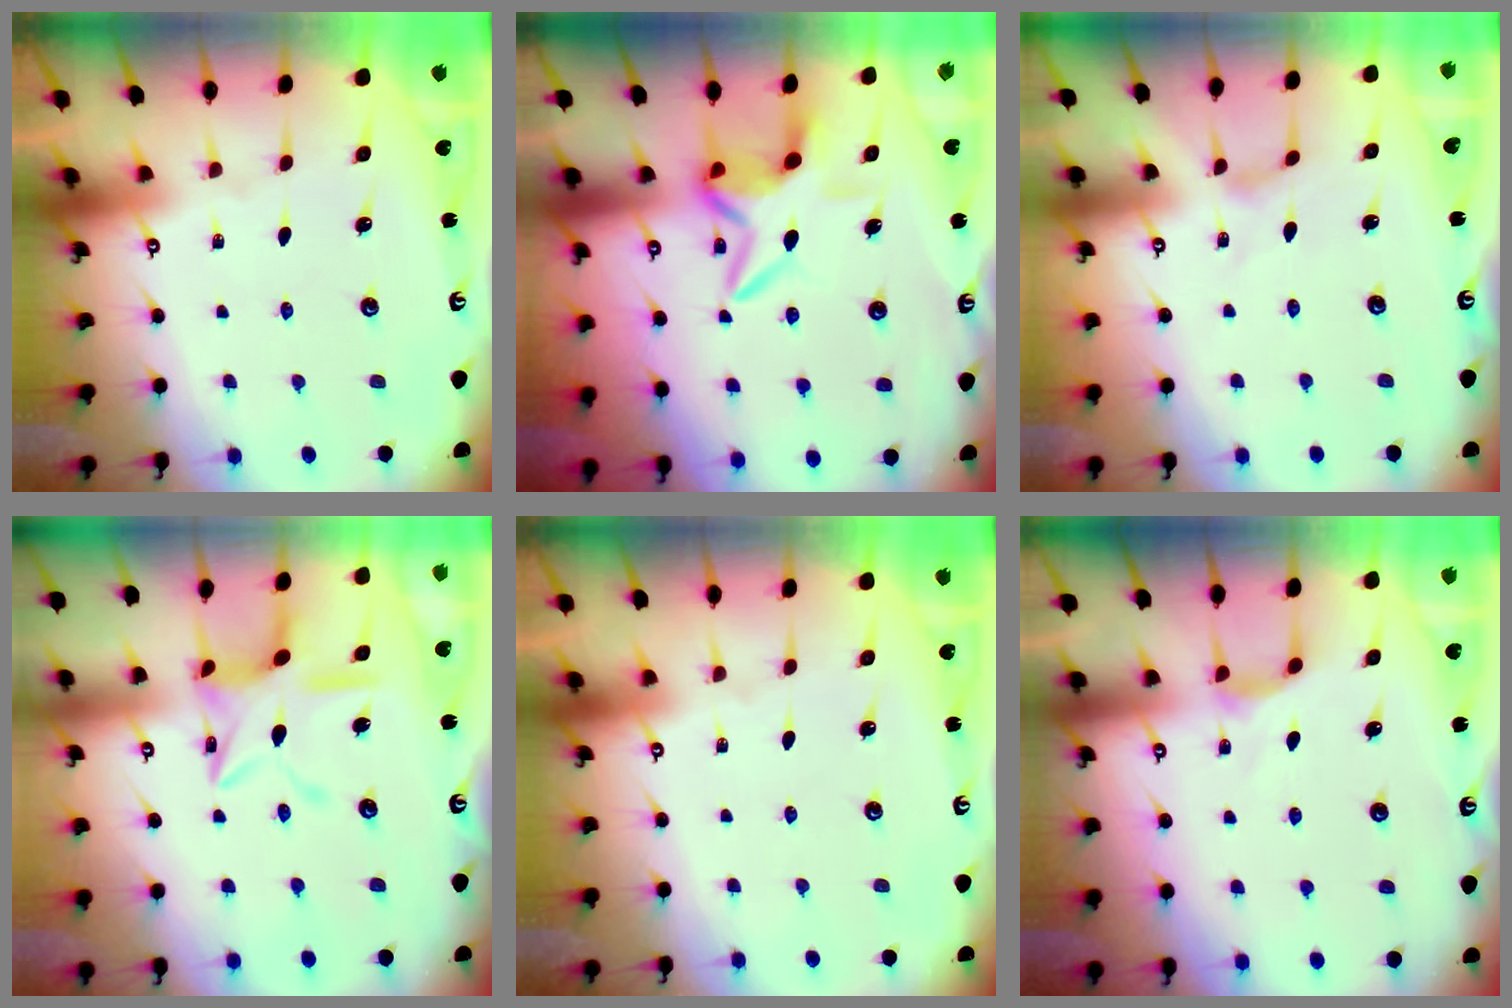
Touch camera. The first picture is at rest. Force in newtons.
{"total": 7.3, "press": 7.2, "slide": 1.1}
{"total": 1.5, "press": 1.5, "slide": 0.3}
{"total": 11.6, "press": 11.6, "slide": 0.7}
{"total": 0.0}
{"total": 2.6, "press": 2.5, "slide": 0.4}